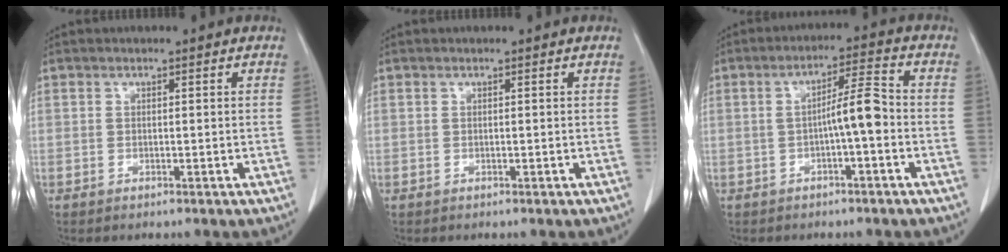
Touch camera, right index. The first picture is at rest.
{"total": 0.0}
{"total": 5.5, "force": [-1.1, 0.4, 5.4], "torque": [-0.085, 0.017, -0.016]}